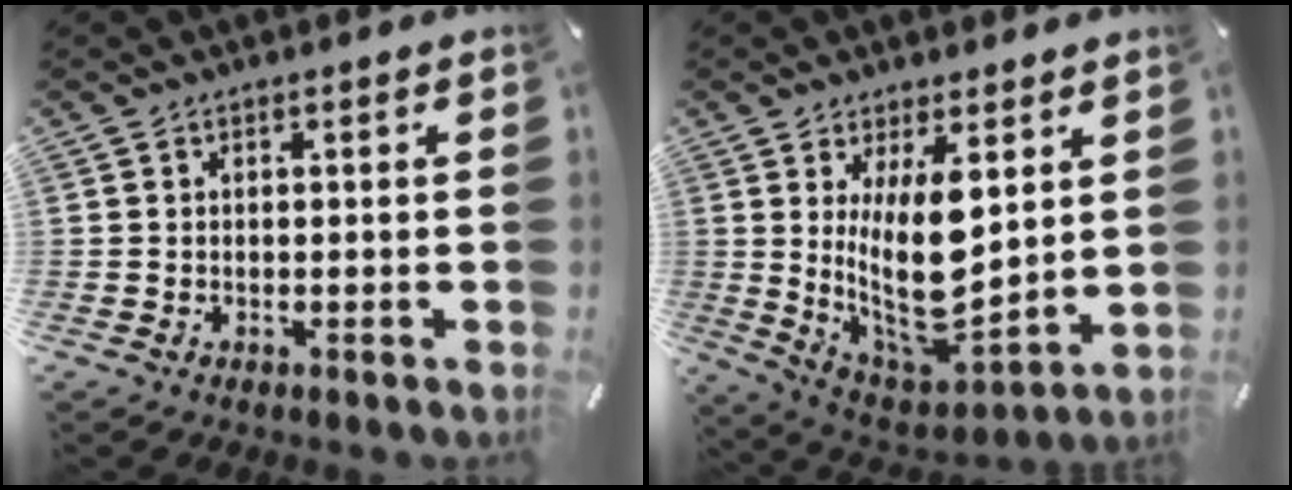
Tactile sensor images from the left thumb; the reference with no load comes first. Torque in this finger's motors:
{"motor_torque": [0.18, 1.30, 2.35, -0.43, 0.27]}